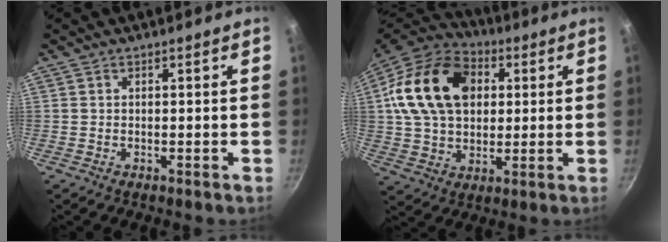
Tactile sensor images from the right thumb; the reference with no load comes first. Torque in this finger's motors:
{"motor_torque": [2.41, 2.60, 0.31, -0.11, 0.47]}